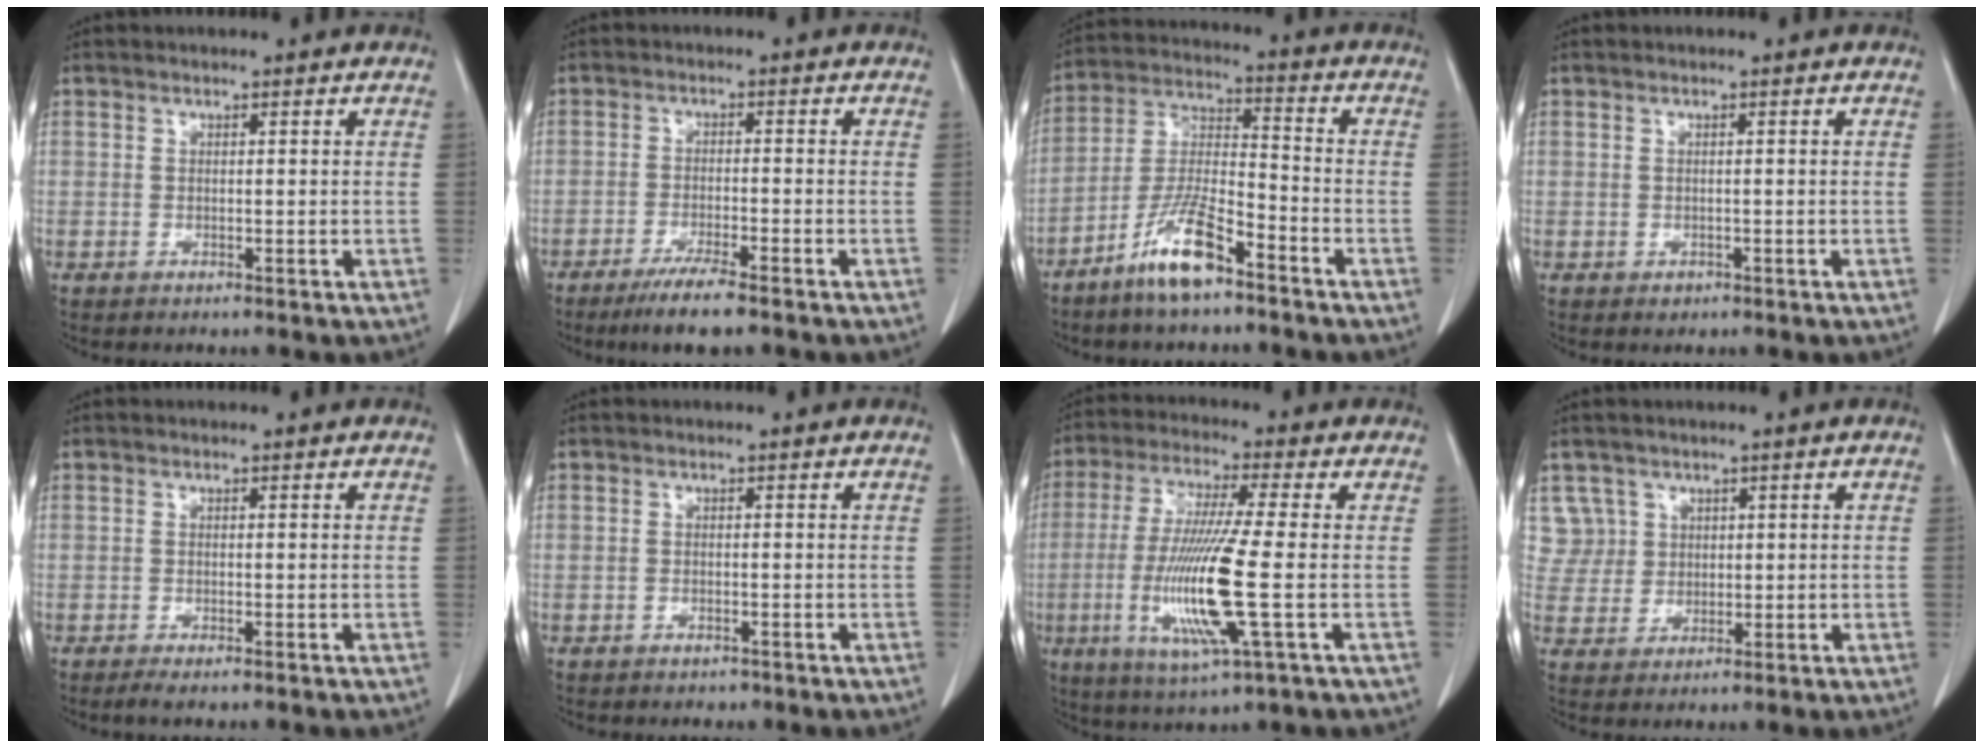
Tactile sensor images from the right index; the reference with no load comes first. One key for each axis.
{"total": 6.5, "fx": -4.8, "fy": 0.1, "fz": 4.4, "tx": -0.075, "ty": -0.015, "tz": -0.079}
{"total": 10.2, "fx": -6.9, "fy": 1.8, "fz": 7.4, "tx": -0.154, "ty": -0.012, "tz": -0.135}
{"total": 0.8, "fx": -0.4, "fy": 0.7, "fz": 0.2, "tx": -0.002, "ty": 0.002, "tz": -0.003}
{"total": 1.5, "fx": -1.1, "fy": 0.0, "fz": 1.1, "tx": -0.021, "ty": -0.006, "tz": -0.019}
{"total": 0.8, "fx": -0.6, "fy": 0.5, "fz": 0.1, "tx": -0.007, "ty": -0.001, "tz": -0.005}
{"total": 14.1, "fx": -2.8, "fy": 0.1, "fz": 13.8, "tx": -0.287, "ty": -0.021, "tz": -0.057}
{"total": 4.9, "fx": 2.3, "fy": 4.2, "fz": -0.6, "tx": 0.025, "ty": 0.011, "tz": 0.049}